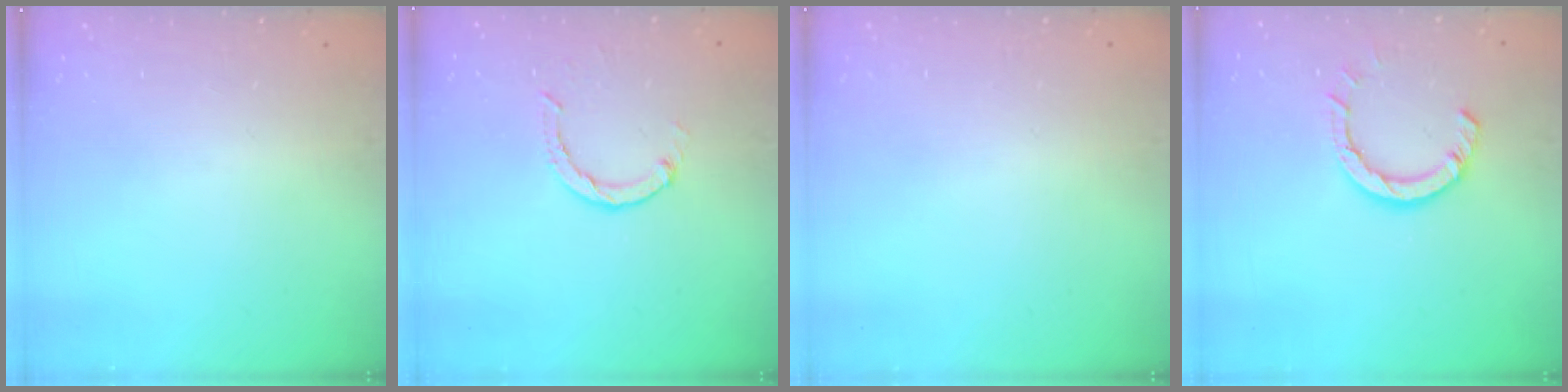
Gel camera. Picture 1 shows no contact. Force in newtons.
{"total": 1.8, "press": 1.8, "slide": 0.2}
{"total": 2.6, "press": 2.6, "slide": 0.2}
{"total": 7.8, "press": 7.7, "slide": 1.2}